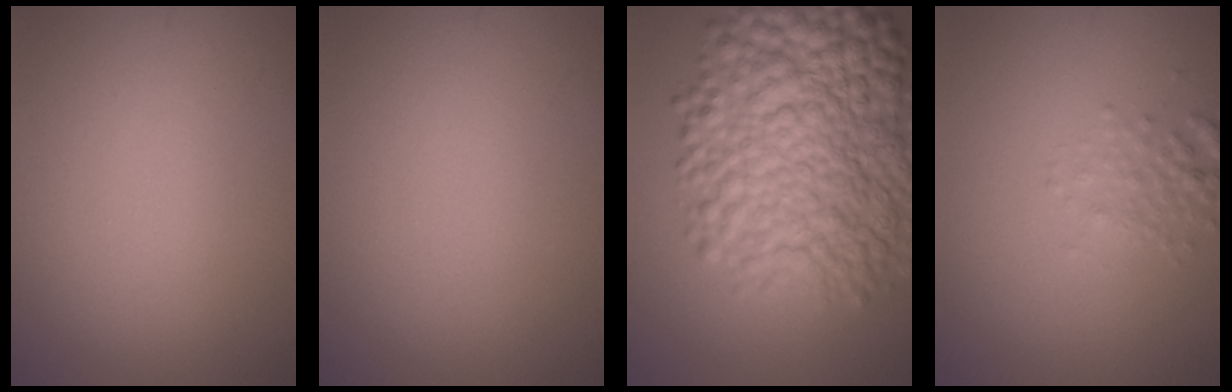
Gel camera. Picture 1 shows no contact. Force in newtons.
{"total": 0.0}
{"total": 11.8, "press": 11.8, "slide": 0.2}
{"total": 1.7, "press": 1.7, "slide": 0.1}